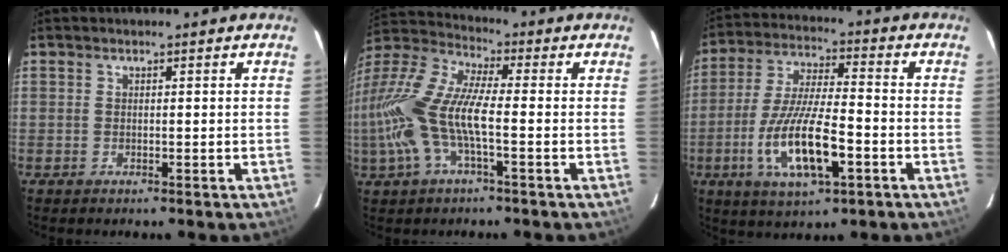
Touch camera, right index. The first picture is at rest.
{"total": 16.9, "force": [-2.5, 5.2, 15.9], "torque": [-0.319, 0.000, -0.055]}
{"total": 15.2, "force": [-5.4, 4.2, 13.6], "torque": [-0.281, -0.016, -0.095]}